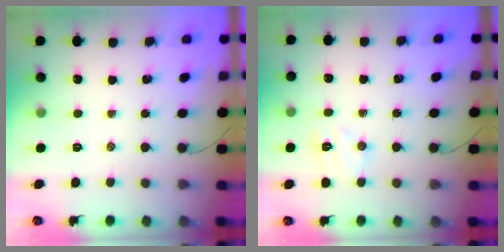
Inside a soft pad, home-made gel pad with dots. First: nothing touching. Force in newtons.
{"total": 6.0, "press": 5.9, "slide": 1.1}